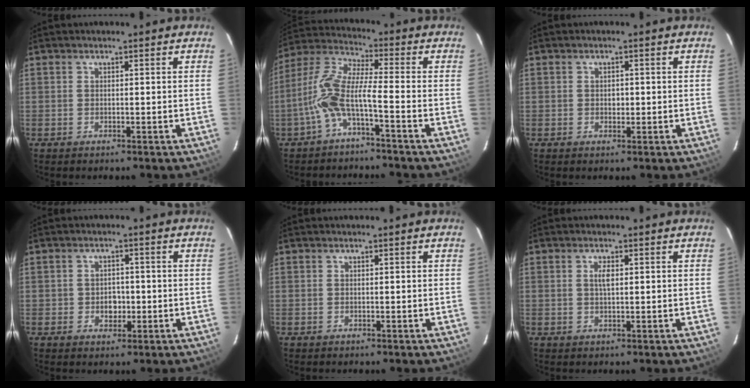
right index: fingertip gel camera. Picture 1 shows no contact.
{"total": 9.0, "force": [-3.6, 1.0, 8.2], "torque": [-0.189, 0.013, -0.075]}
{"total": 1.1, "force": [-0.1, 1.0, 0.5], "torque": [-0.007, 0.002, -0.001]}
{"total": 3.1, "force": [-0.6, 2.7, 1.3], "torque": [-0.026, 0.008, -0.006]}
{"total": 0.0}
{"total": 1.8, "force": [0.4, 0.7, 1.6], "torque": [-0.031, 0.002, 0.007]}